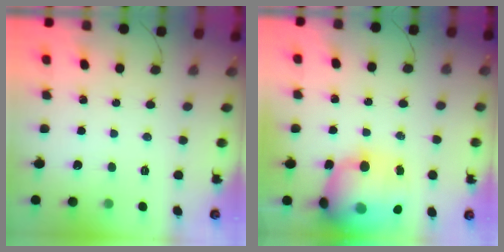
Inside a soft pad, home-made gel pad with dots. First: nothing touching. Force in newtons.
{"total": 24.1, "press": 23.7, "slide": 4.4}